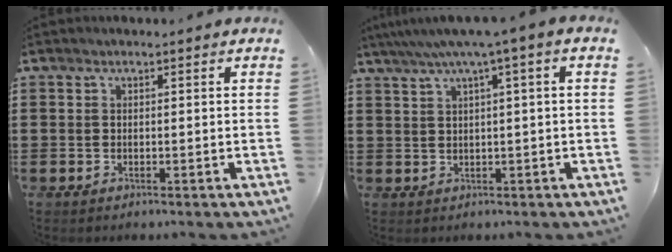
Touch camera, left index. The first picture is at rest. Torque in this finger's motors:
{"motor_torque": [1.92, -0.22, 0.64, 0.21]}